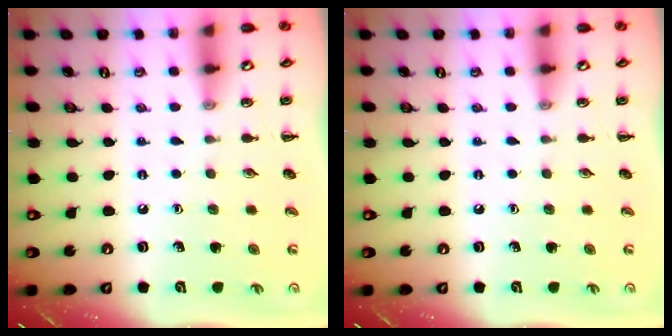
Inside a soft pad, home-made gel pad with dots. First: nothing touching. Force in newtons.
{"total": 0.0}